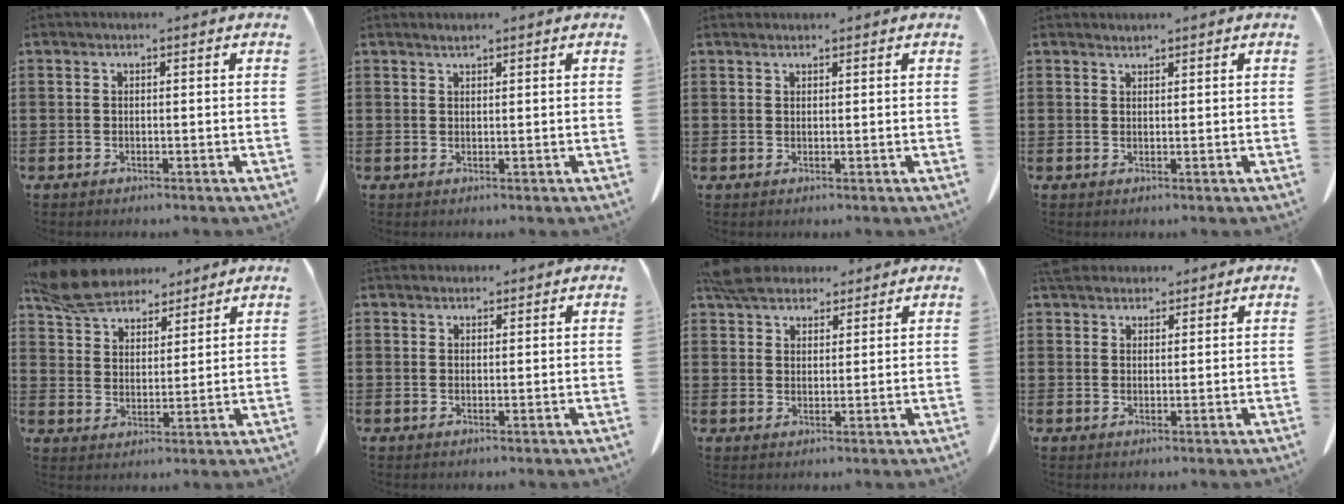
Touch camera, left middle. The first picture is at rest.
{"total": 1.2, "force": [1.0, 0.1, 0.5], "torque": [-0.011, -0.002, 0.021]}
{"total": 1.0, "force": [1.0, 0.2, 0.1], "torque": [-0.005, -0.003, 0.022]}
{"total": 1.1, "force": [1.1, 0.1, 0.1], "torque": [-0.006, -0.003, 0.023]}
{"total": 8.8, "force": [7.8, 2.8, 2.7], "torque": [-0.087, -0.021, 0.151]}
{"total": 1.8, "force": [1.7, 0.6, 0.2], "torque": [-0.009, 0.000, 0.036]}
{"total": 5.8, "force": [5.2, 2.1, 1.6], "torque": [-0.041, -0.008, 0.100]}
{"total": 3.7, "force": [3.4, 1.1, 0.6], "torque": [-0.013, -0.007, 0.067]}